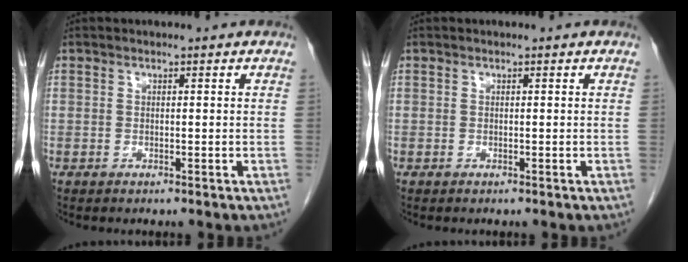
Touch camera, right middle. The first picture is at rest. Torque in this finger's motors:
{"motor_torque": [0.00, 0.00, 0.00, 0.00]}